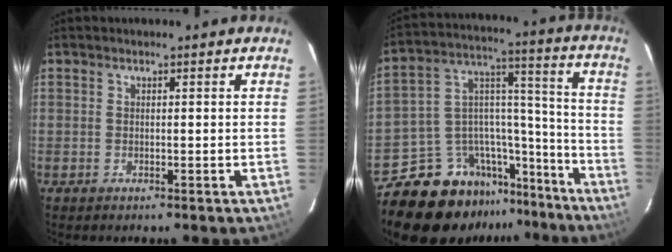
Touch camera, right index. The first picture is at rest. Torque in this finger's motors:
{"motor_torque": [0.49, -0.83, -0.03, -0.21]}